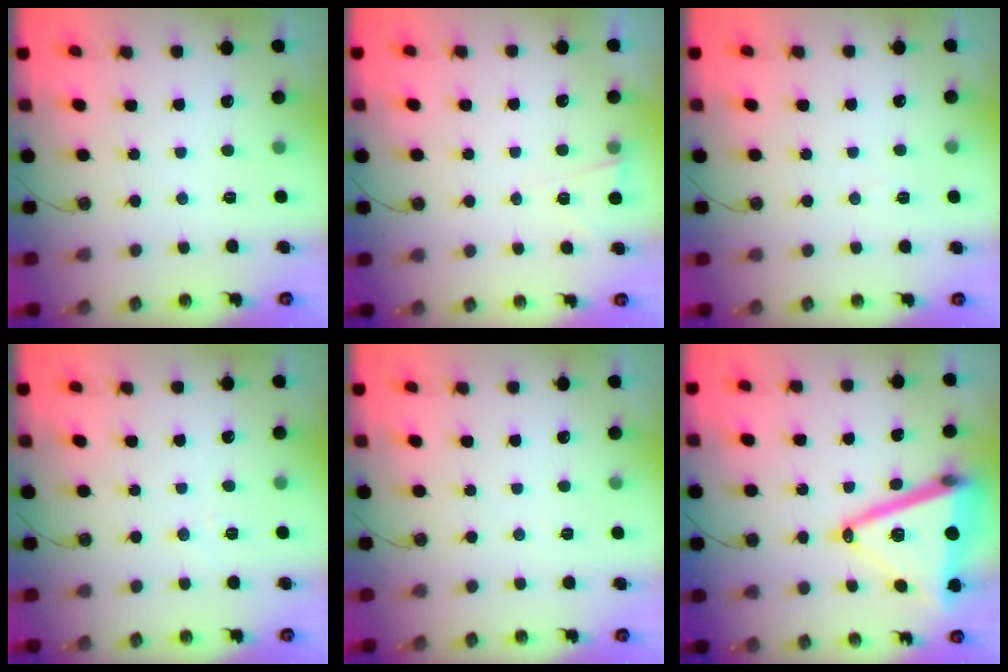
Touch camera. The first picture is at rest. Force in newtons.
{"total": 2.7, "press": 2.3, "slide": 1.5}
{"total": 5.4, "press": 3.1, "slide": 4.4}
{"total": 4.4, "press": 4.2, "slide": 1.2}
{"total": 2.2, "press": 1.9, "slide": 1.1}
{"total": 22.0, "press": 21.6, "slide": 3.6}